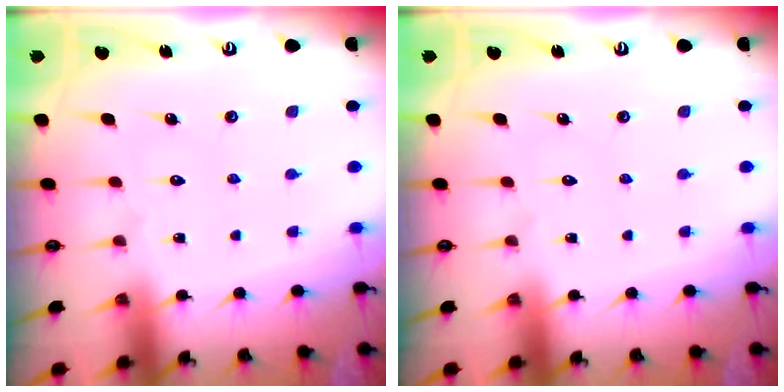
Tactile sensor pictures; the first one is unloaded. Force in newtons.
{"total": 0.0}